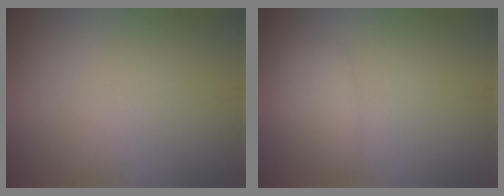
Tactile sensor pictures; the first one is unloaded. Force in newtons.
{"total": 1.9, "press": 1.9, "slide": 0.1}